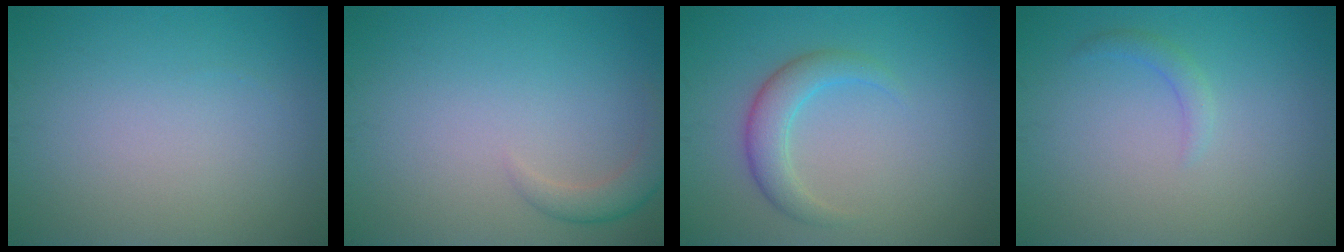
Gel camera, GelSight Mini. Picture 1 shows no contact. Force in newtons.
{"total": 2.0, "press": 2.0, "slide": 0.1}
{"total": 3.0, "press": 3.0, "slide": 0.1}
{"total": 1.1, "press": 1.1, "slide": 0.1}